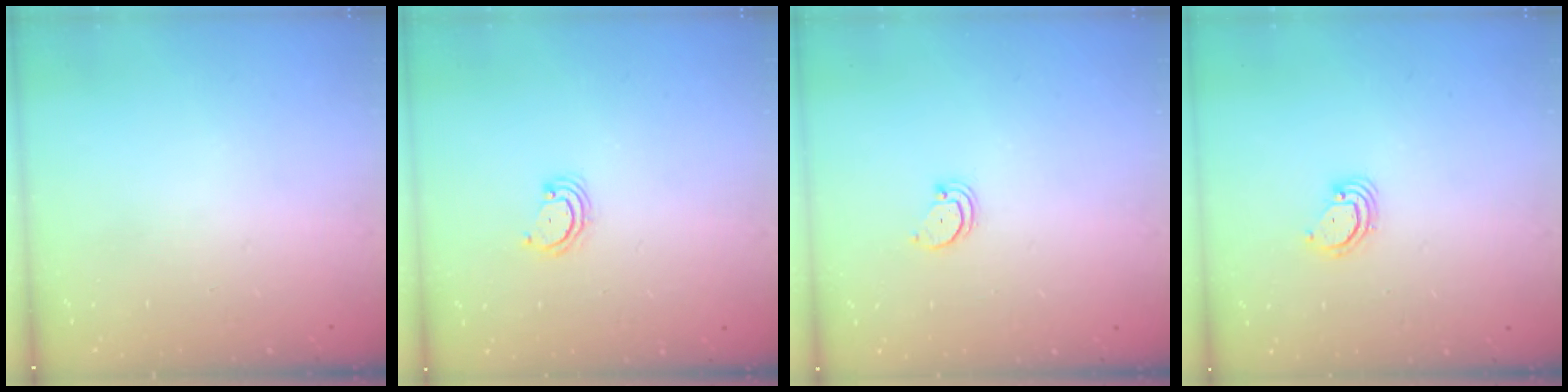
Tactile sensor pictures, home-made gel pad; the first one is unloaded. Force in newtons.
{"total": 2.9, "press": 2.9, "slide": 0.3}
{"total": 1.5, "press": 1.5, "slide": 0.2}
{"total": 2.9, "press": 2.9, "slide": 0.2}